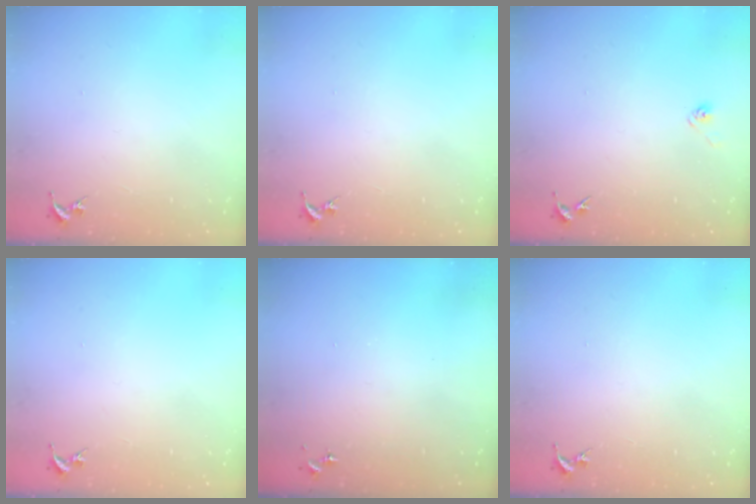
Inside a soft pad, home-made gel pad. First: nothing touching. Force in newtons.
{"total": 0.0}
{"total": 3.3, "press": 3.0, "slide": 1.2}
{"total": 0.0}
{"total": 0.0}
{"total": 0.0}